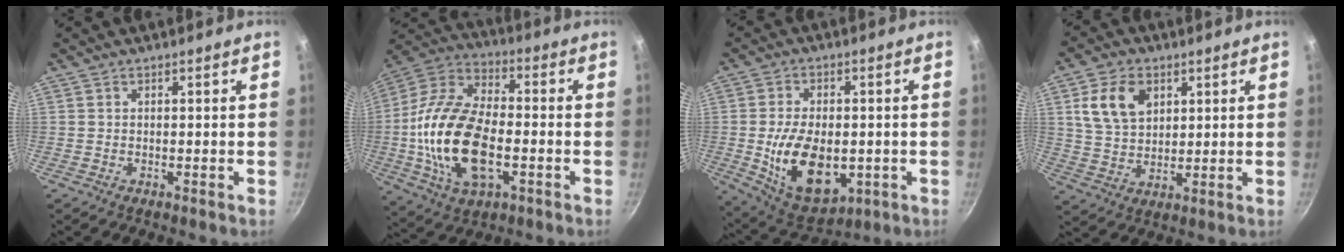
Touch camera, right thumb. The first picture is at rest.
{"total": 22.5, "force": [-3.6, 12.2, 18.5], "torque": [-0.369, 0.016, -0.064]}
{"total": 15.7, "force": [-2.7, 9.2, 12.4], "torque": [-0.192, -0.004, -0.022]}
{"total": 10.3, "force": [3.9, 7.0, 6.4], "torque": [-0.101, -0.008, 0.078]}